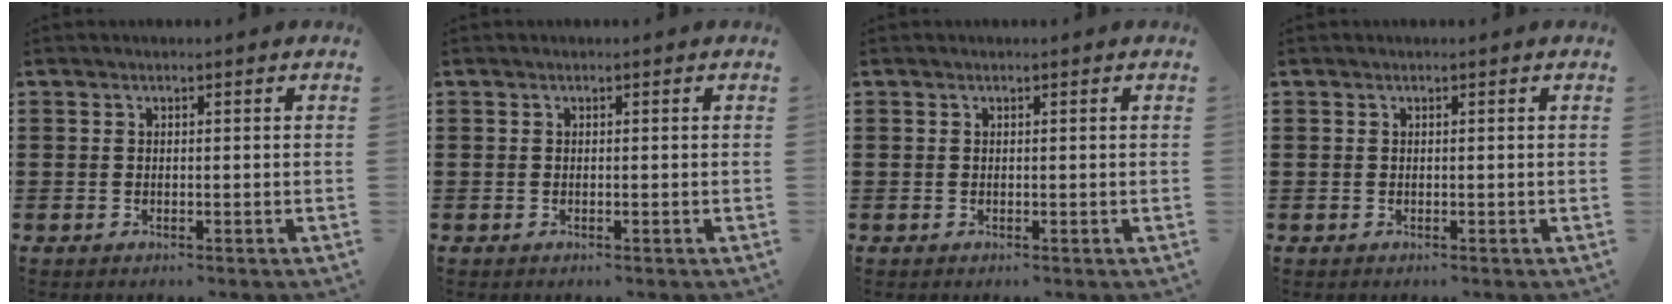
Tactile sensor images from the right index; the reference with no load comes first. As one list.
[{"total": 0.0}, {"total": 0.0}, {"total": 0.0}]